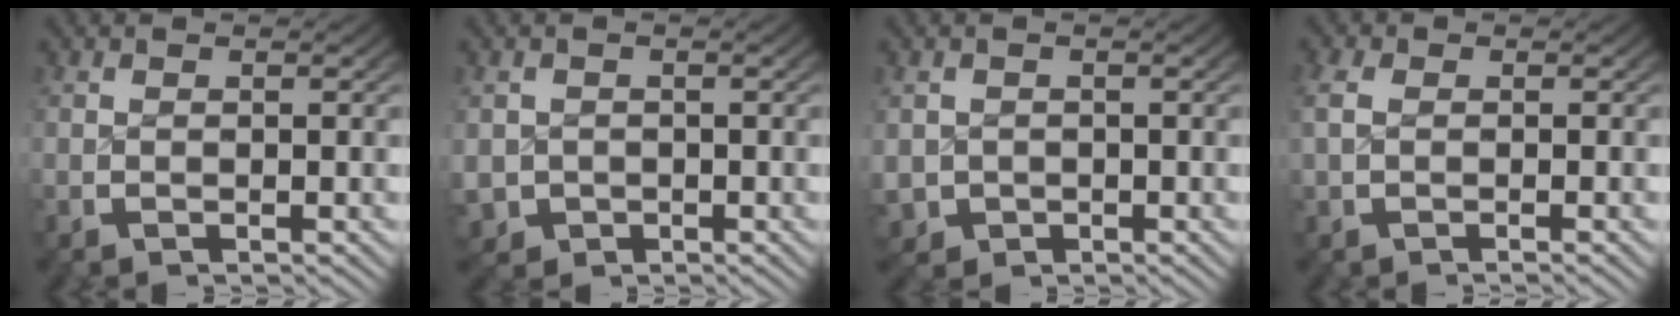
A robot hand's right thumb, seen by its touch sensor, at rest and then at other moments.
{"total": 3.8, "force": [-1.1, 3.4, 1.0], "torque": [-0.031, -0.027, -0.006]}
{"total": 3.4, "force": [-0.9, 3.1, 0.9], "torque": [-0.029, -0.026, -0.003]}
{"total": 2.0, "force": [-0.3, 1.2, 1.5], "torque": [-0.028, 0.002, -0.003]}